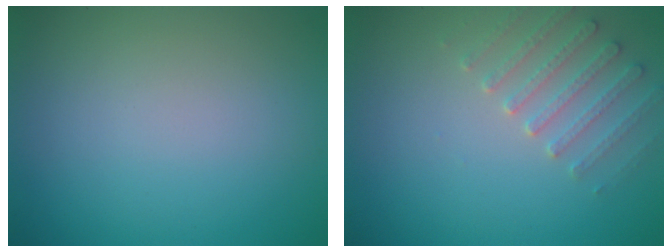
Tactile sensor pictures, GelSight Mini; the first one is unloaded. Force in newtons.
{"total": 2.6, "press": 2.6, "slide": 0.6}